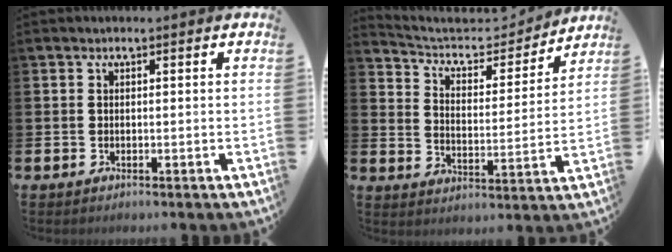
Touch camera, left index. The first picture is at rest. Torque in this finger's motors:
{"motor_torque": [0.59, -1.55, 0.03, 0.00]}